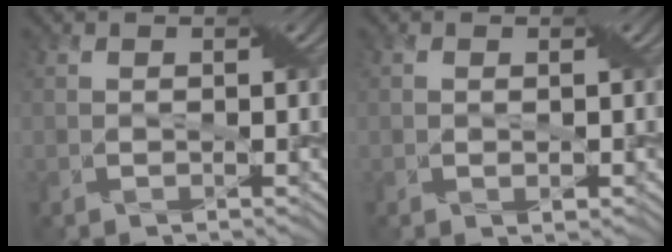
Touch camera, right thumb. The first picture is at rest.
{"total": 0.8, "force": [-0.2, 0.2, 0.7], "torque": [-0.010, -0.005, 0.002]}